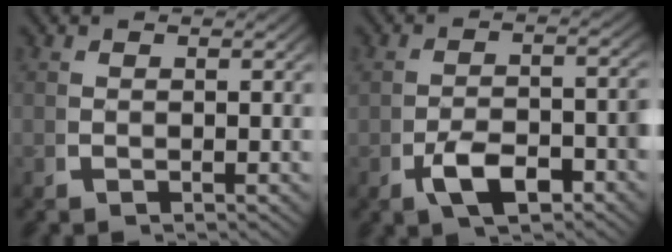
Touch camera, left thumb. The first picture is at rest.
{"total": 4.9, "force": [-2.0, 2.3, 3.9], "torque": [-0.062, -0.009, -0.028]}